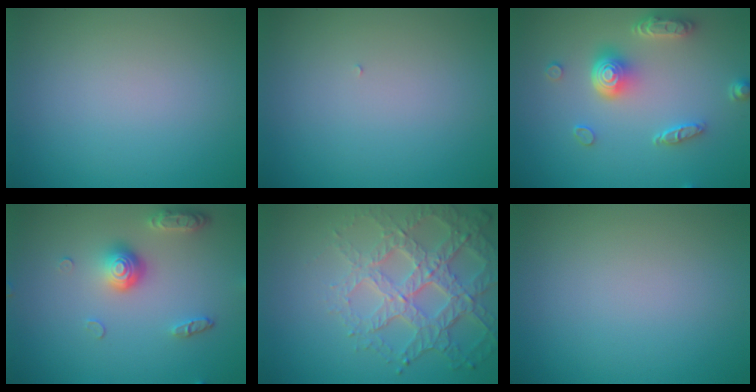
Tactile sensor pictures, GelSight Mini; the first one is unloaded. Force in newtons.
{"total": 0.0}
{"total": 4.9, "press": 3.7, "slide": 3.1}
{"total": 3.6, "press": 2.7, "slide": 2.3}
{"total": 6.2, "press": 4.8, "slide": 3.8}
{"total": 0.0}